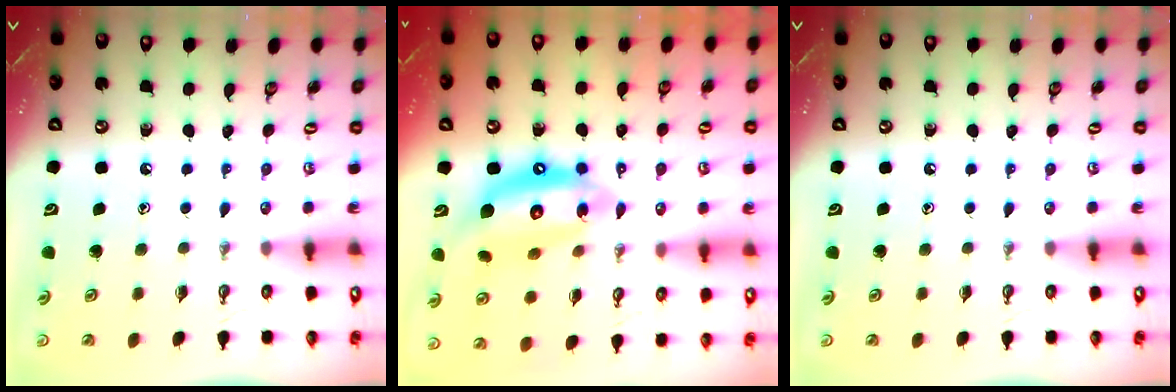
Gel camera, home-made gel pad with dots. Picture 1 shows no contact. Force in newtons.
{"total": 15.1, "press": 15.0, "slide": 1.5}
{"total": 0.0}